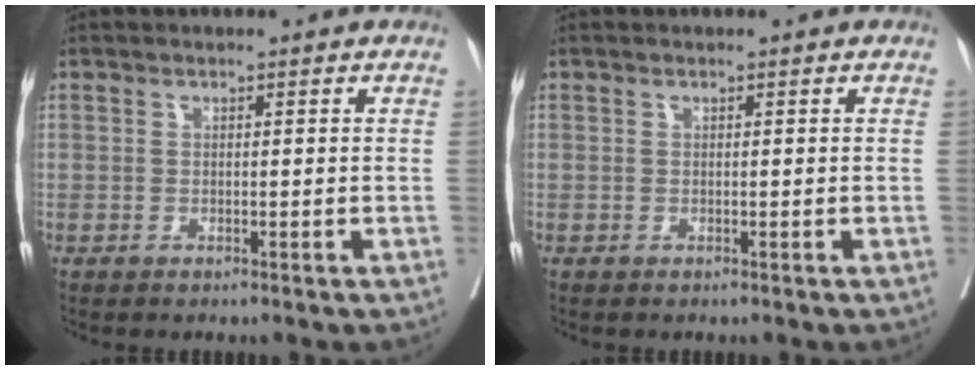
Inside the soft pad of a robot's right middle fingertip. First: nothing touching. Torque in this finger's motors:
{"motor_torque": [-0.03, 0.17, 0.00, 0.00]}